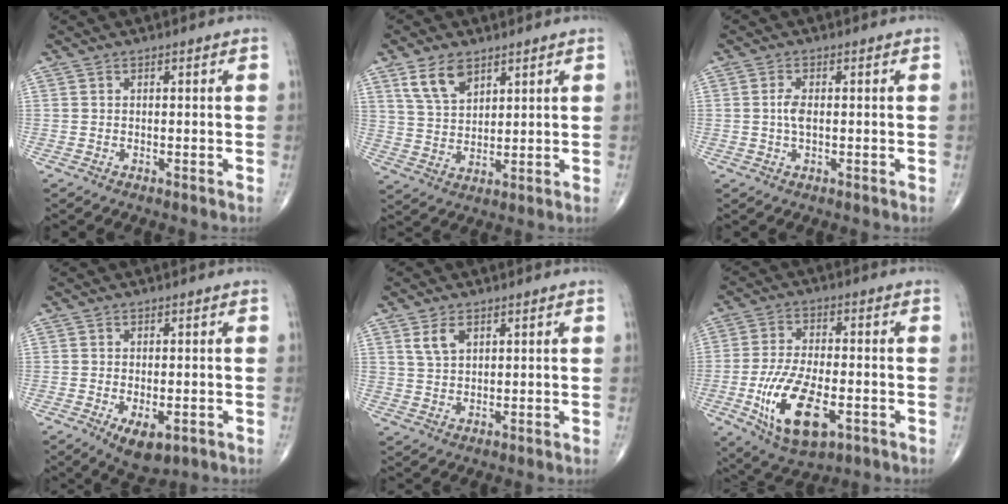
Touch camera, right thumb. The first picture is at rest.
{"total": 7.5, "force": [4.5, 4.2, 4.2], "torque": [-0.065, -0.022, 0.094]}
{"total": 2.5, "force": [0.0, 1.2, 2.3], "torque": [-0.048, 0.004, 0.000]}
{"total": 6.2, "force": [-2.3, 3.1, 4.9], "torque": [-0.076, -0.005, -0.025]}
{"total": 4.1, "force": [2.0, 2.5, 2.6], "torque": [-0.041, -0.008, 0.044]}
{"total": 15.3, "force": [-4.9, 7.1, 12.6], "torque": [-0.237, 0.003, -0.078]}